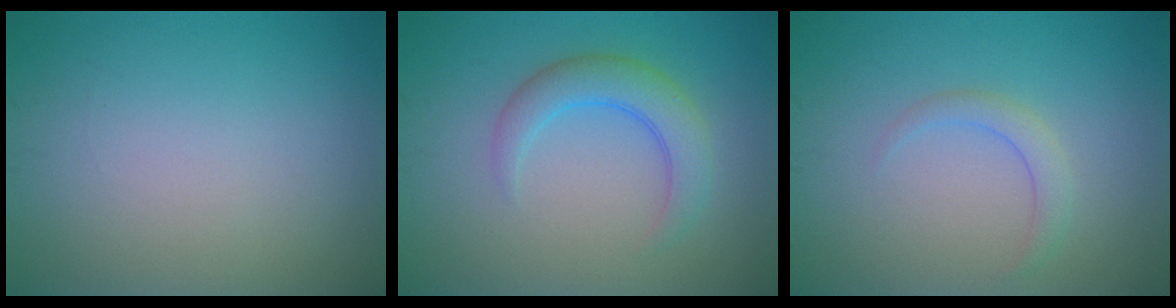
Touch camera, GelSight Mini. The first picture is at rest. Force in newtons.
{"total": 3.6, "press": 3.6, "slide": 0.2}
{"total": 1.6, "press": 1.6, "slide": 0.1}